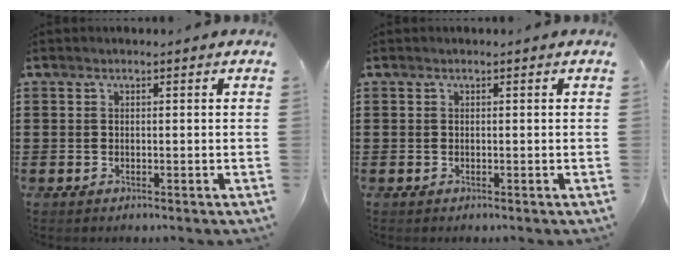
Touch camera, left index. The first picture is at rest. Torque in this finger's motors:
{"motor_torque": [-0.08, -0.07, 0.00, -0.01]}